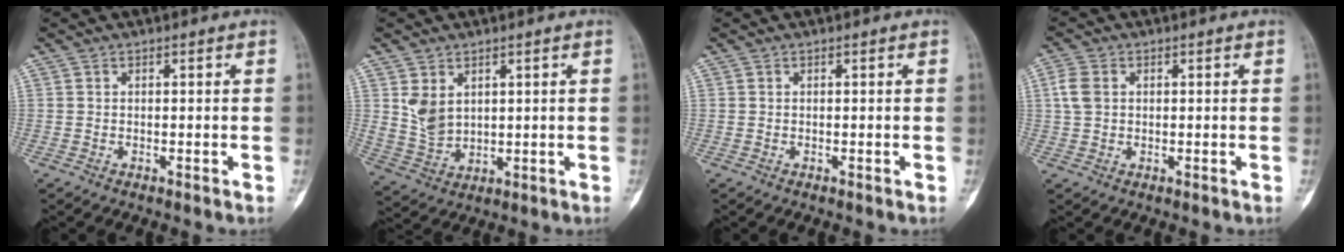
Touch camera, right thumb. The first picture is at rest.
{"total": 6.4, "force": [2.1, 4.6, 3.9], "torque": [-0.062, -0.015, 0.058]}
{"total": 0.0}
{"total": 3.8, "force": [0.7, 2.8, 2.4], "torque": [-0.057, 0.007, 0.012]}